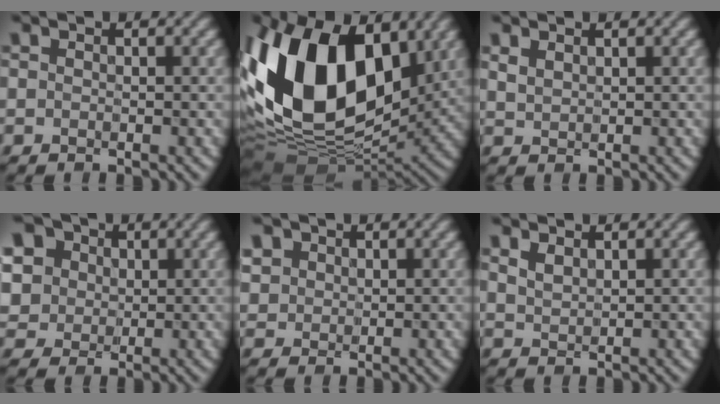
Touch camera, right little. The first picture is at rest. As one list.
[{"total": 17.1, "force": [3.9, 10.4, 12.9], "torque": [-0.266, 0.016, 0.054]}, {"total": 1.3, "force": [1.0, 0.6, 0.5], "torque": [-0.016, 0.004, 0.024]}, {"total": 9.9, "force": [4.2, 7.8, 4.3], "torque": [-0.125, 0.019, 0.065]}, {"total": 2.5, "force": [1.1, 2.1, 0.6], "torque": [-0.041, -0.005, 0.039]}, {"total": 1.2, "force": [0.8, 0.6, 0.6], "torque": [-0.017, 0.005, 0.019]}]